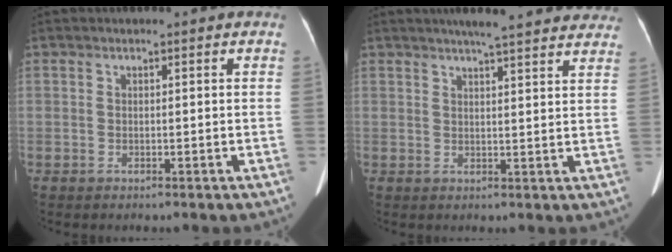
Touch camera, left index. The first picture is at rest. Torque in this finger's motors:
{"motor_torque": [0.07, -0.10, 0.00, 0.05]}